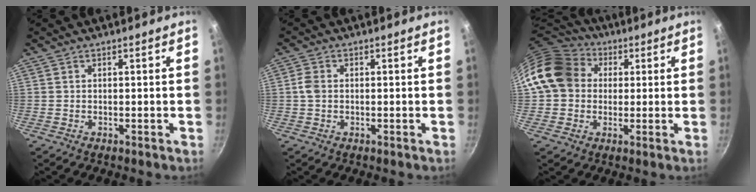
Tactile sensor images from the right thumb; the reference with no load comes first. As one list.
[{"total": 2.5, "force": [-0.1, 1.9, 1.7], "torque": [-0.035, 0.006, -0.005]}, {"total": 15.4, "force": [2.8, 13.1, 7.6], "torque": [-0.123, 0.033, 0.037]}]